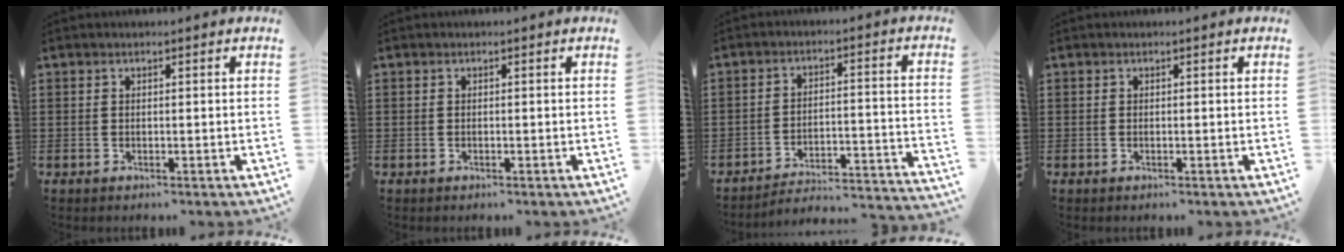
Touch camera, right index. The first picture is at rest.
{"total": 0.0}
{"total": 2.8, "force": [-2.5, 0.3, 1.2], "torque": [-0.031, -0.015, -0.061]}
{"total": 0.0}